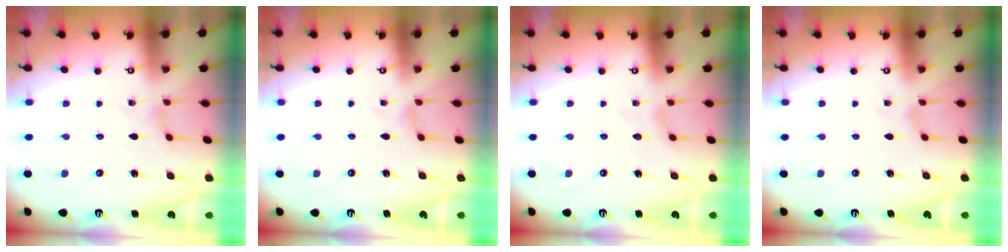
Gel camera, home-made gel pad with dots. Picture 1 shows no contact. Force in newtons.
{"total": 0.0}
{"total": 0.0}
{"total": 0.5, "press": 0.5, "slide": 0.2}